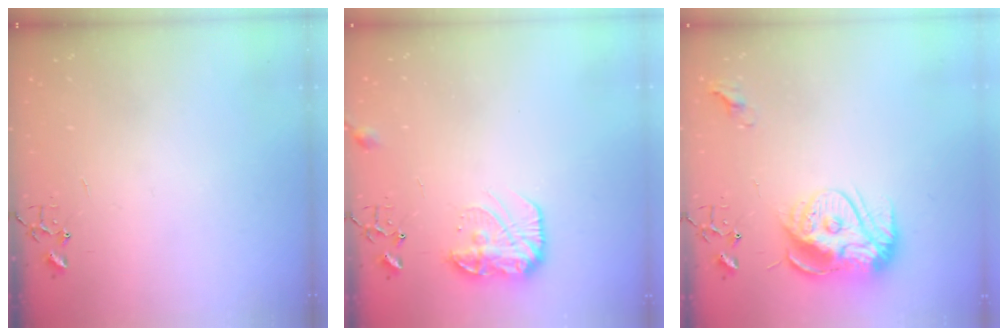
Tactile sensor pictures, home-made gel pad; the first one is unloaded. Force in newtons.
{"total": 12.8, "press": 12.8, "slide": 0.7}
{"total": 15.6, "press": 15.6, "slide": 1.3}